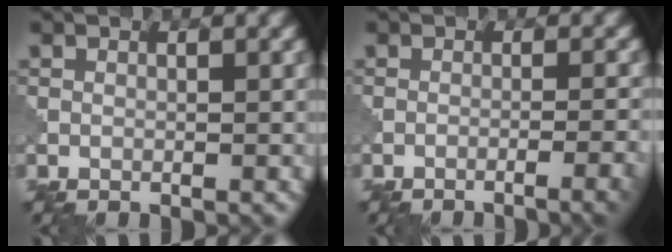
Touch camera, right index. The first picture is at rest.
{"total": 4.3, "force": [-2.6, 1.0, 3.2], "torque": [-0.037, 0.013, -0.045]}